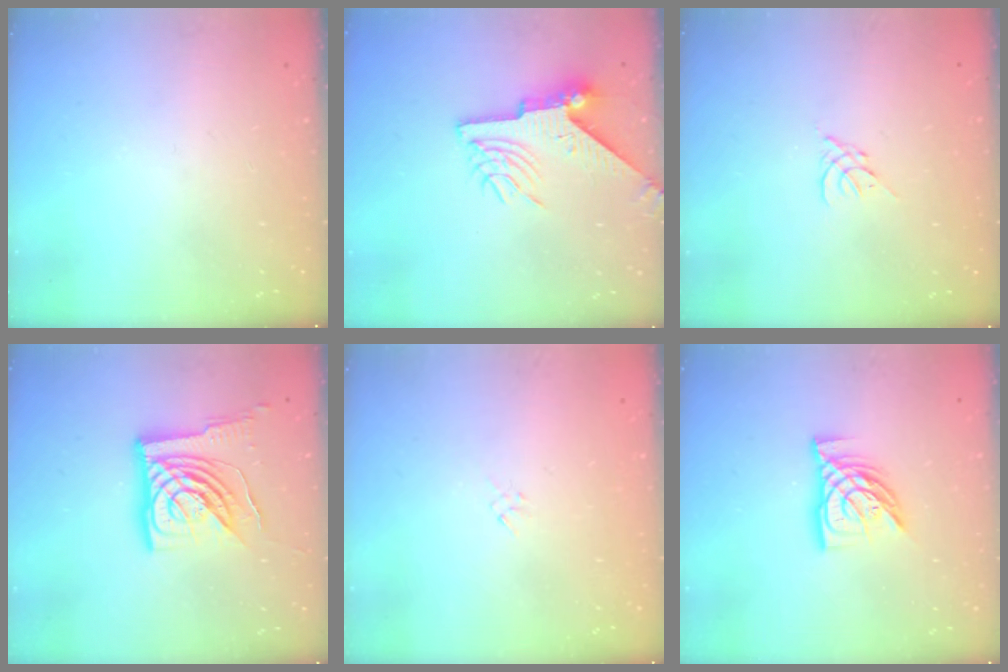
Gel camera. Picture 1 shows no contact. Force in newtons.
{"total": 9.4, "press": 9.3, "slide": 1.0}
{"total": 1.8, "press": 1.7, "slide": 0.5}
{"total": 15.5, "press": 15.4, "slide": 1.8}
{"total": 1.3, "press": 1.3, "slide": 0.4}
{"total": 11.0, "press": 11.0, "slide": 1.0}